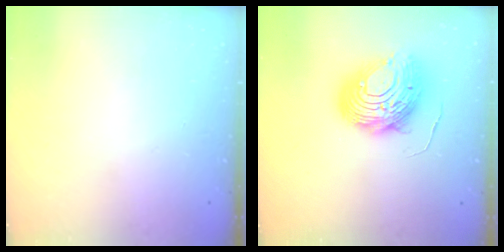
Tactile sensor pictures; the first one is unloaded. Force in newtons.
{"total": 13.2, "press": 13.1, "slide": 1.5}